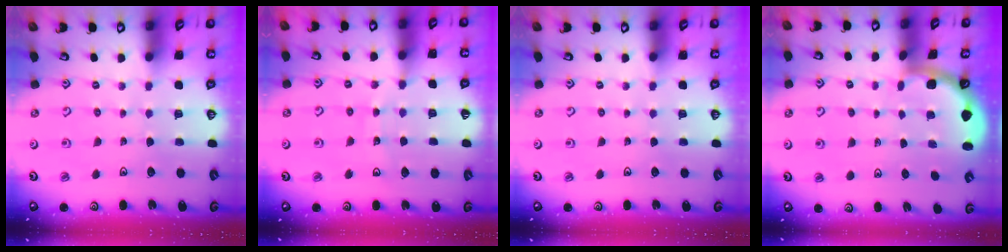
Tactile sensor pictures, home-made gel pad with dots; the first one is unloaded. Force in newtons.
{"total": 9.2, "press": 9.1, "slide": 1.1}
{"total": 0.0}
{"total": 1.7, "press": 1.7, "slide": 0.0}